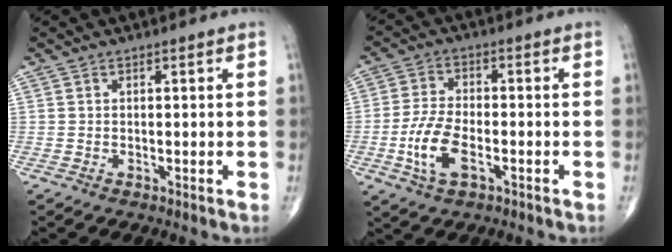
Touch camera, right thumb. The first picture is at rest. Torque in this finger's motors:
{"motor_torque": [-0.18, 0.49, 0.93, 0.07, 0.24]}